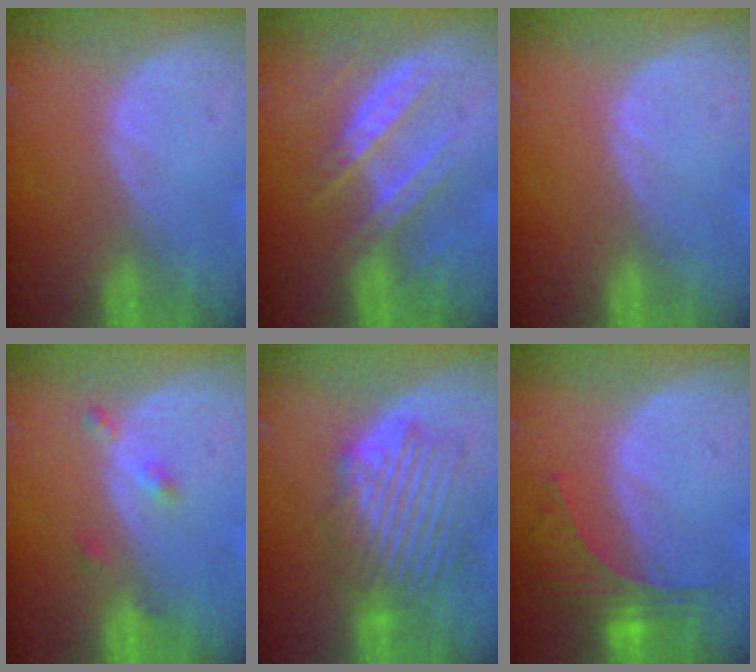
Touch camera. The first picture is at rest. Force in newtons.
{"total": 7.2, "press": 6.8, "slide": 2.2}
{"total": 0.0}
{"total": 2.7, "press": 2.3, "slide": 1.5}
{"total": 9.1, "press": 8.3, "slide": 3.7}
{"total": 5.7, "press": 5.5, "slide": 1.3}